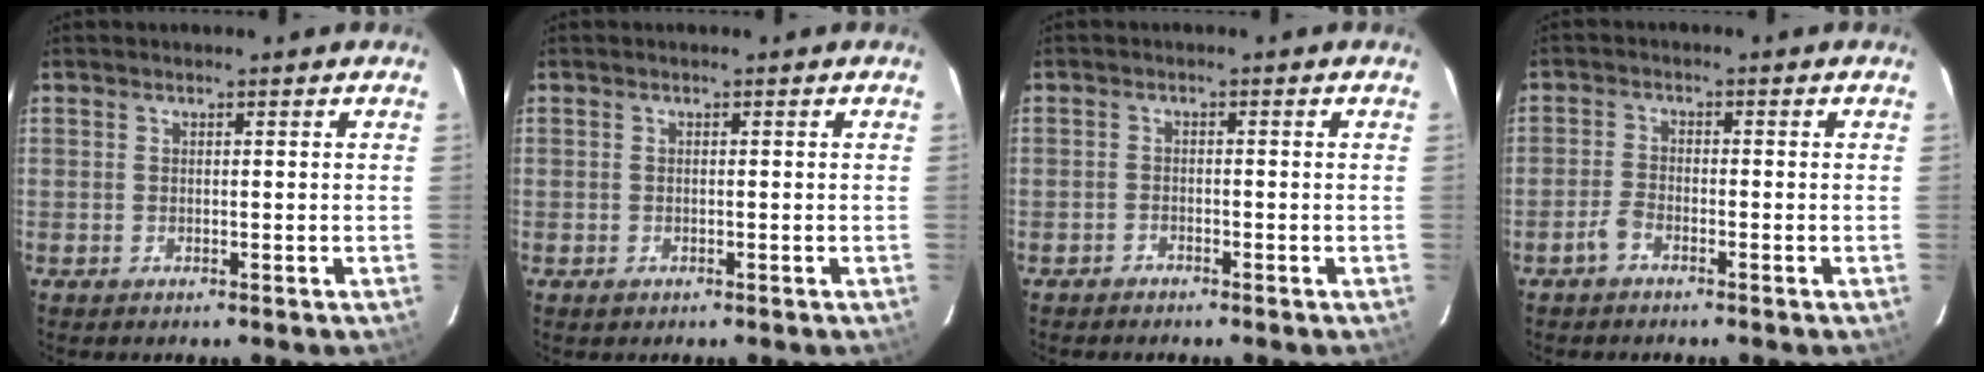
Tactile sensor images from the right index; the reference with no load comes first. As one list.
[{"total": 0.7, "force": [-0.4, 0.5, 0.3], "torque": [-0.004, 0.000, -0.005]}, {"total": 1.3, "force": [-1.3, 0.4, -0.1], "torque": [-0.004, 0.002, -0.023]}, {"total": 2.5, "force": [-1.9, 0.9, 1.4], "torque": [-0.042, 0.006, -0.041]}]